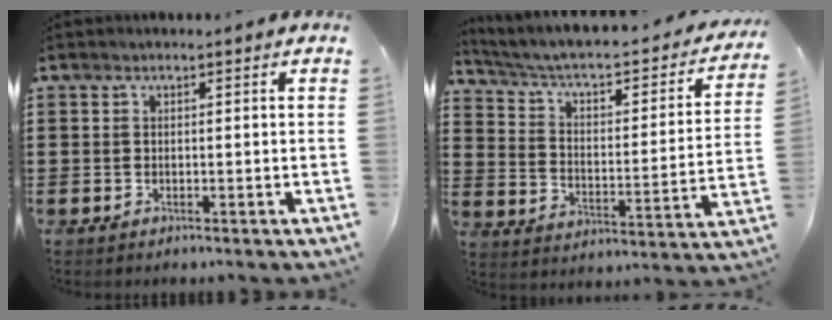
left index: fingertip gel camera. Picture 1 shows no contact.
{"total": 4.0, "force": [2.9, 1.2, 2.5], "torque": [-0.066, -0.033, 0.038]}